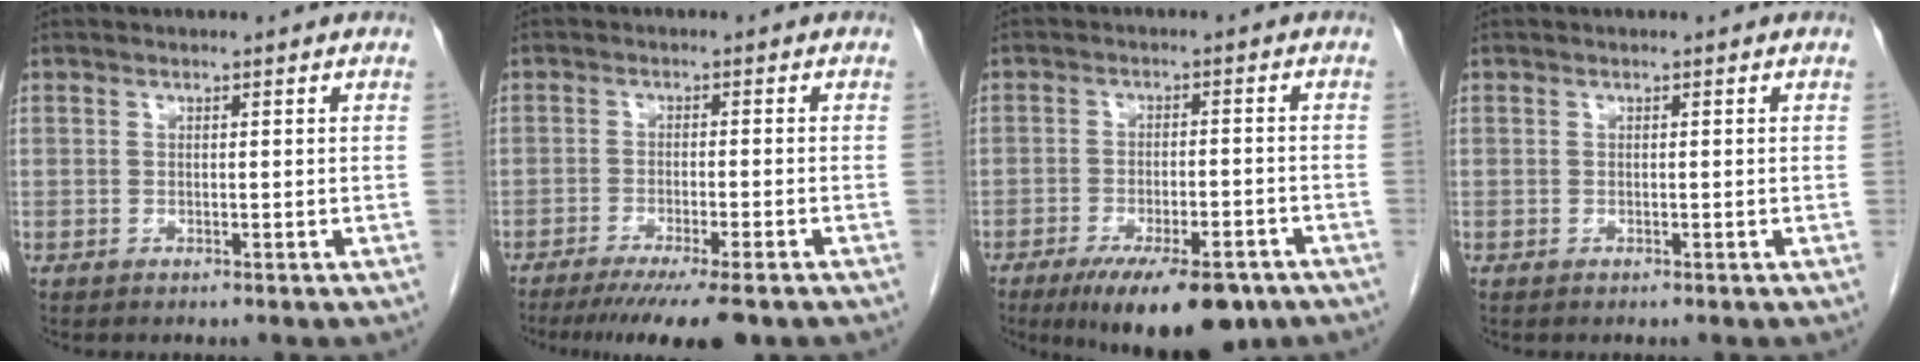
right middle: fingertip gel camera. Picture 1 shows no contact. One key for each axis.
{"total": 10.5, "fx": -8.2, "fy": 0.5, "fz": 6.5, "tx": -0.085, "ty": -0.022, "tz": -0.123}
{"total": 13.2, "fx": -9.3, "fy": 3.9, "fz": 8.5, "tx": -0.110, "ty": -0.012, "tz": -0.138}
{"total": 0.0}